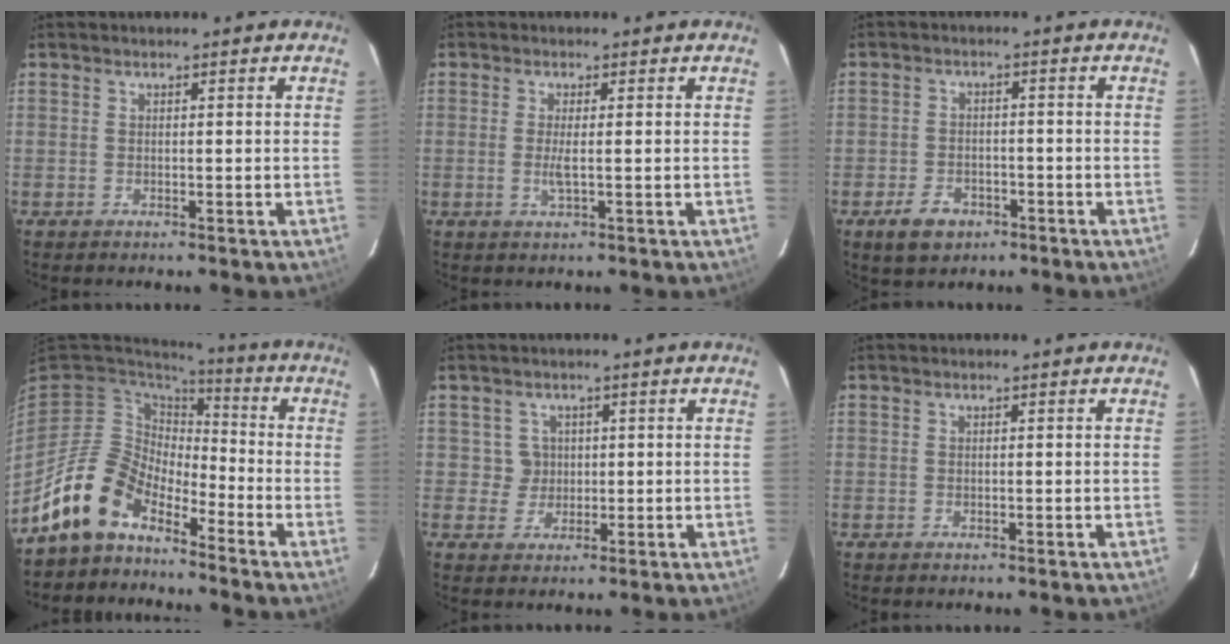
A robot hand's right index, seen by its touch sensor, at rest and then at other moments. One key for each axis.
{"total": 2.6, "fx": -0.3, "fy": 0.0, "fz": 2.6, "tx": -0.051, "ty": -0.005, "tz": -0.006}
{"total": 6.0, "fx": -3.5, "fy": 4.0, "fz": 2.8, "tx": -0.070, "ty": 0.007, "tz": -0.050}
{"total": 12.3, "fx": -9.5, "fy": 5.9, "fz": 4.9, "tx": -0.102, "ty": 0.018, "tz": -0.186}
{"total": 3.2, "fx": 0.5, "fy": 3.2, "fz": -0.2, "tx": 0.012, "ty": 0.016, "tz": 0.010}
{"total": 0.0}